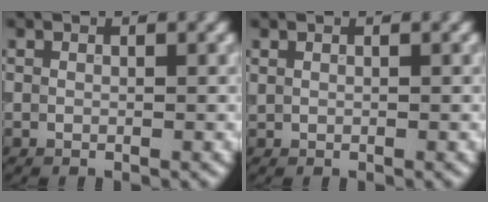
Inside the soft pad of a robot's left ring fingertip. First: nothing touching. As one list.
[{"total": 0.0}]